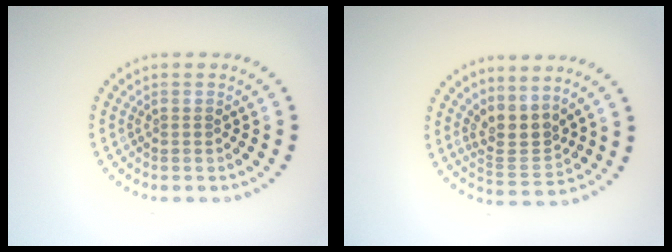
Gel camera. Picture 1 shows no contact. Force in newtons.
{"total": 3.0, "press": 2.3, "slide": 1.9}